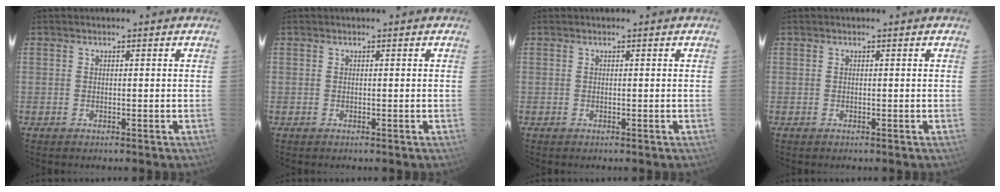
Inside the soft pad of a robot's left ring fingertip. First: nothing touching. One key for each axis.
{"total": 0.0}
{"total": 0.0}
{"total": 0.0}